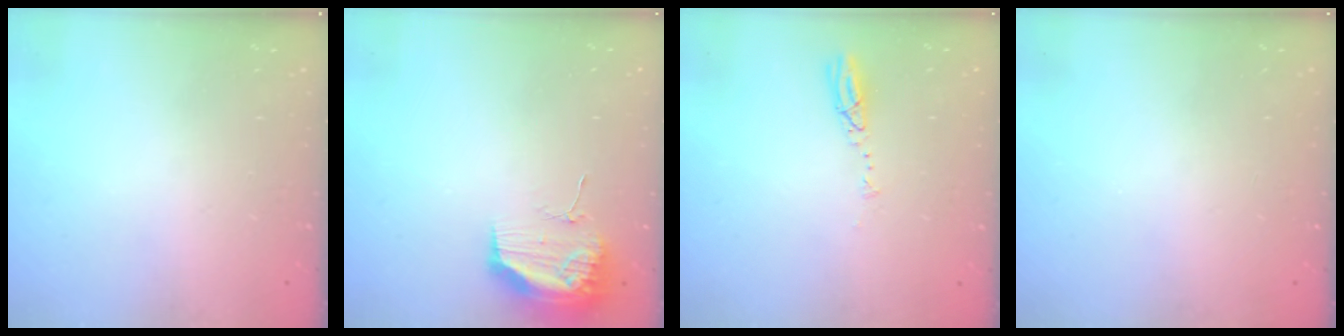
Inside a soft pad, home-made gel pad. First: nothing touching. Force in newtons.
{"total": 19.9, "press": 14.6, "slide": 13.6}
{"total": 3.4, "press": 3.4, "slide": 0.4}
{"total": 2.7, "press": 2.0, "slide": 1.8}